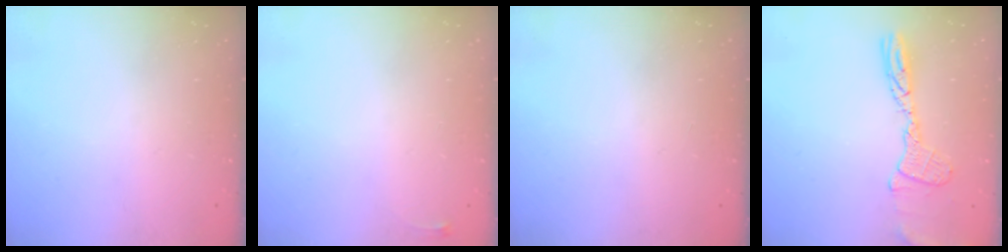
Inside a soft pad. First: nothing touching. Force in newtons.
{"total": 2.6, "press": 2.6, "slide": 0.6}
{"total": 1.0, "press": 0.0, "slide": 1.0}
{"total": 12.1, "press": 12.0, "slide": 0.9}